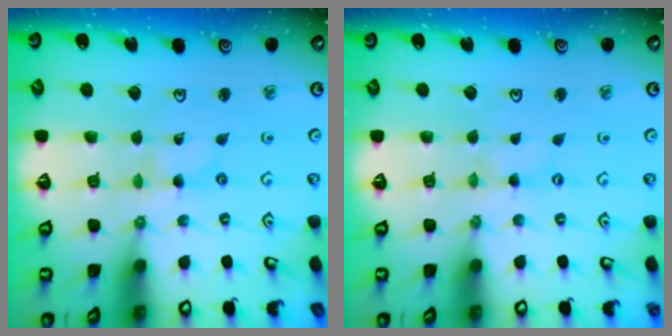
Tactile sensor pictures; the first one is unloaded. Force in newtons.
{"total": 0.0}